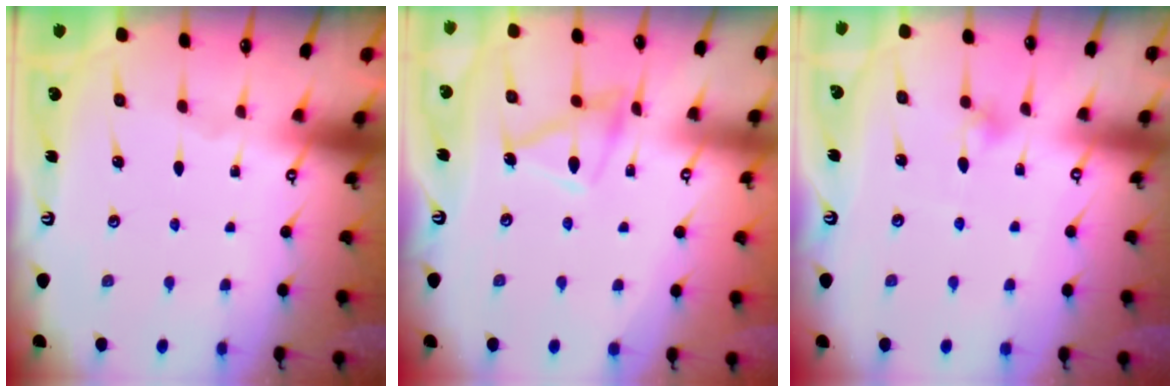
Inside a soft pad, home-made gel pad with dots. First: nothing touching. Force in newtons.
{"total": 11.9, "press": 11.9, "slide": 0.7}
{"total": 5.5, "press": 5.3, "slide": 1.5}